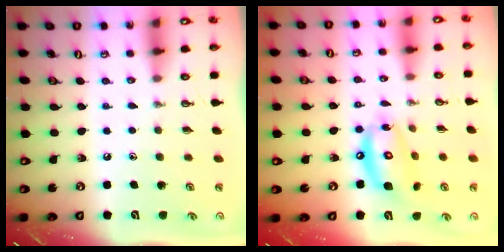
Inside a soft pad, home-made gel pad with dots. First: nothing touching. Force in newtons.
{"total": 12.9, "press": 12.8, "slide": 1.3}